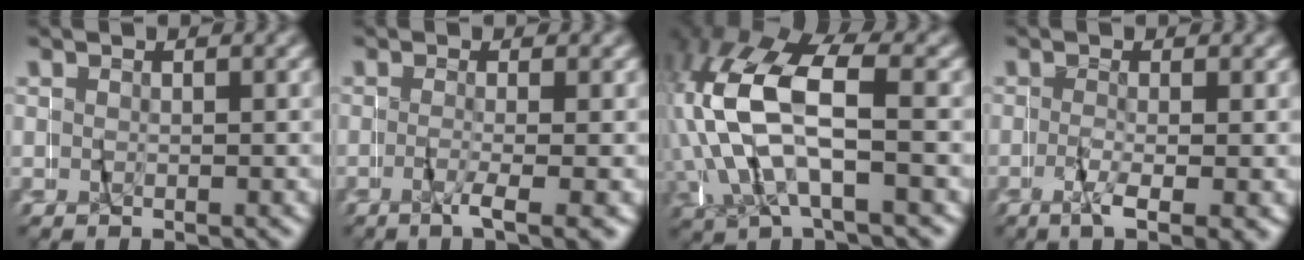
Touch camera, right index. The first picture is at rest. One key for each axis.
{"total": 2.8, "fx": -1.6, "fy": 0.0, "fz": 2.3, "tx": -0.041, "ty": -0.013, "tz": -0.022}
{"total": 8.9, "fx": 0.9, "fy": 5.2, "fz": 7.2, "tx": -0.182, "ty": -0.013, "tz": 0.019}
{"total": 4.2, "fx": -1.7, "fy": 1.0, "fz": 3.7, "tx": -0.064, "ty": -0.016, "tz": -0.019}